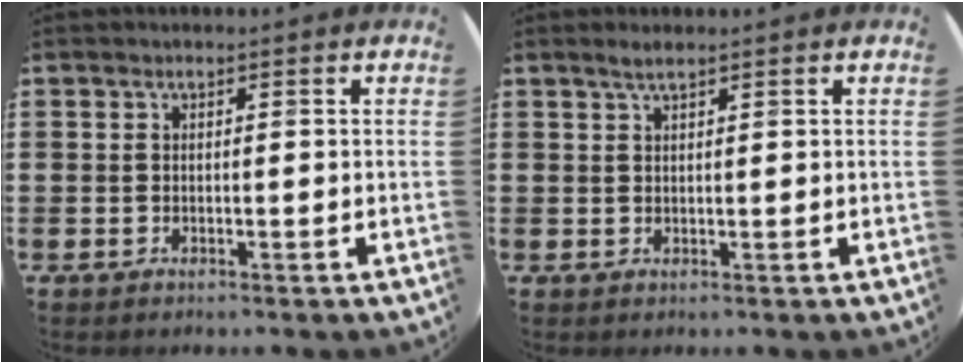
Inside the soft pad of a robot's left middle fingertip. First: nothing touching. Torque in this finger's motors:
{"motor_torque": [0.31, -0.19, 0.01, 0.02]}